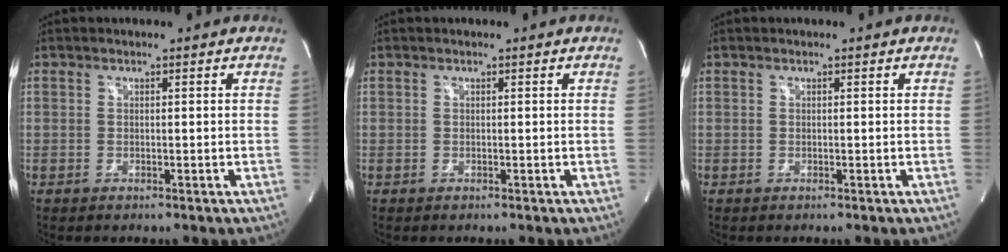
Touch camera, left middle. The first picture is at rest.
{"total": 0.0}
{"total": 0.0}